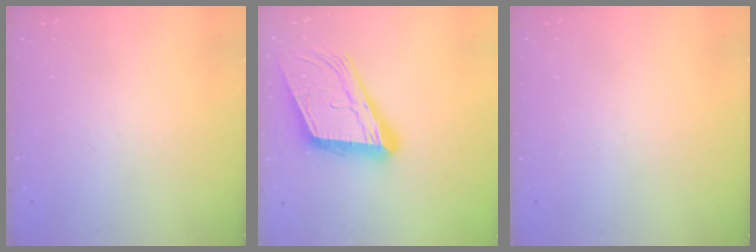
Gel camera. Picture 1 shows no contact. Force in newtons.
{"total": 19.0, "press": 18.8, "slide": 3.0}
{"total": 0.0}